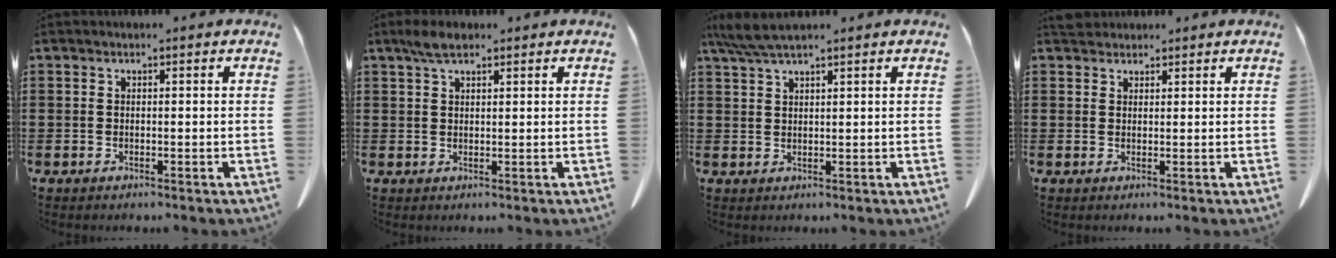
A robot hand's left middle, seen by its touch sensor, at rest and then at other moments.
{"total": 3.1, "force": [2.1, 1.0, 2.0], "torque": [-0.047, 0.003, 0.039]}
{"total": 4.2, "force": [3.3, 0.3, 2.6], "torque": [-0.058, -0.005, 0.063]}
{"total": 2.3, "force": [2.0, 1.0, 0.6], "torque": [-0.019, 0.004, 0.041]}